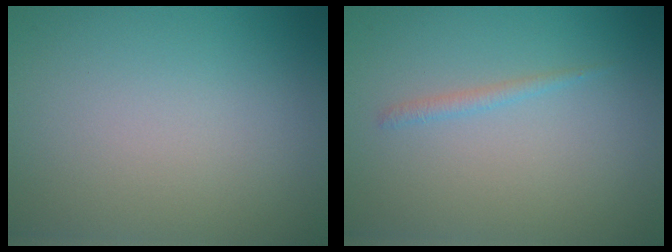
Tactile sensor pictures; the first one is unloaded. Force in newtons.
{"total": 0.9, "press": 0.9, "slide": 0.1}